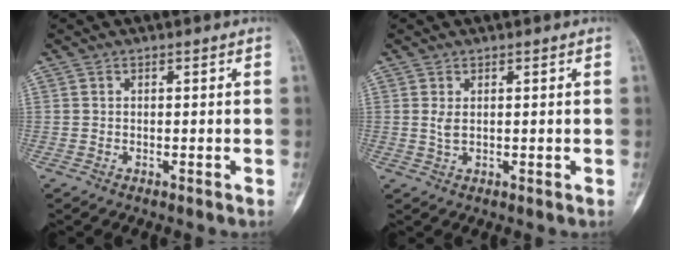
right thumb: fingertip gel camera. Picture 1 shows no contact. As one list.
[{"total": 1.6, "force": [0.5, 0.6, 1.5], "torque": [-0.031, 0.000, 0.015]}]